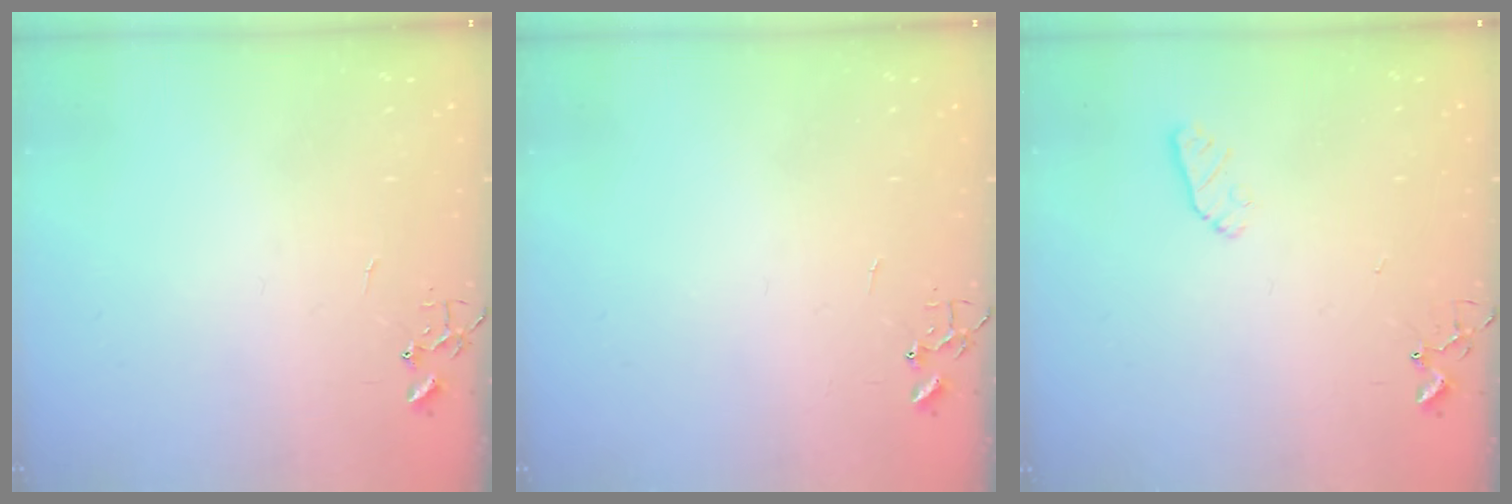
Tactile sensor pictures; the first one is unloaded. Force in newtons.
{"total": 0.0}
{"total": 5.6, "press": 5.5, "slide": 1.0}